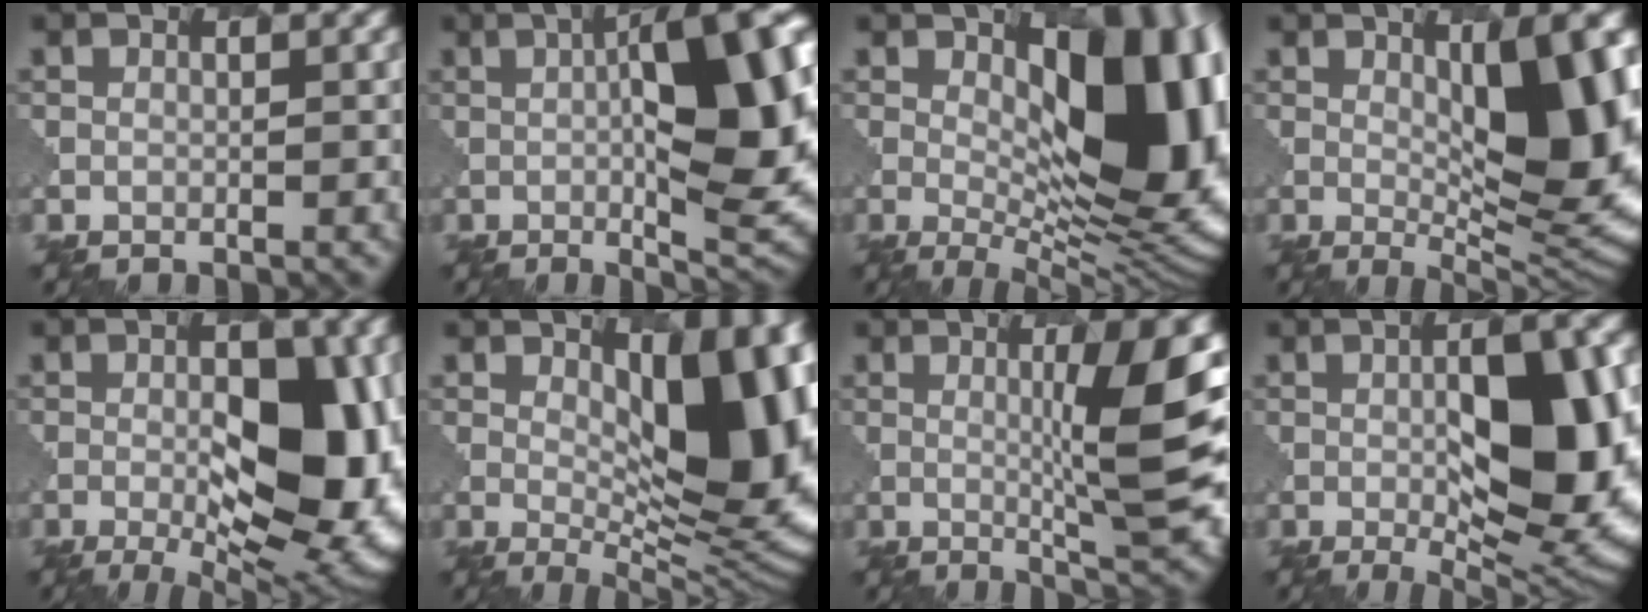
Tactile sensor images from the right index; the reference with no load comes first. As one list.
[{"total": 15.4, "force": [1.0, 5.2, 14.4], "torque": [-0.169, 0.004, 0.015]}, {"total": 15.3, "force": [2.2, 7.8, 13.1], "torque": [-0.132, 0.004, 0.035]}, {"total": 9.3, "force": [1.2, 2.8, 8.8], "torque": [-0.125, -0.010, 0.023]}, {"total": 11.6, "force": [-1.2, 4.9, 10.5], "torque": [-0.133, 0.002, -0.020]}, {"total": 12.1, "force": [1.7, 5.3, 10.7], "torque": [-0.132, -0.006, 0.028]}, {"total": 9.0, "force": [0.7, 1.4, 8.9], "torque": [-0.115, -0.008, 0.016]}, {"total": 12.0, "force": [-0.4, 4.7, 11.0], "torque": [-0.150, -0.008, 0.000]}]